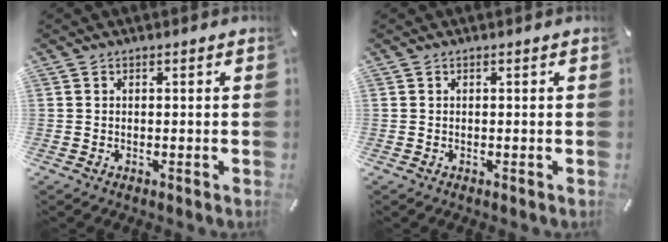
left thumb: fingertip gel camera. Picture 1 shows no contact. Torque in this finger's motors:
{"motor_torque": [0.00, 0.00, -0.01, -0.01, 0.00]}